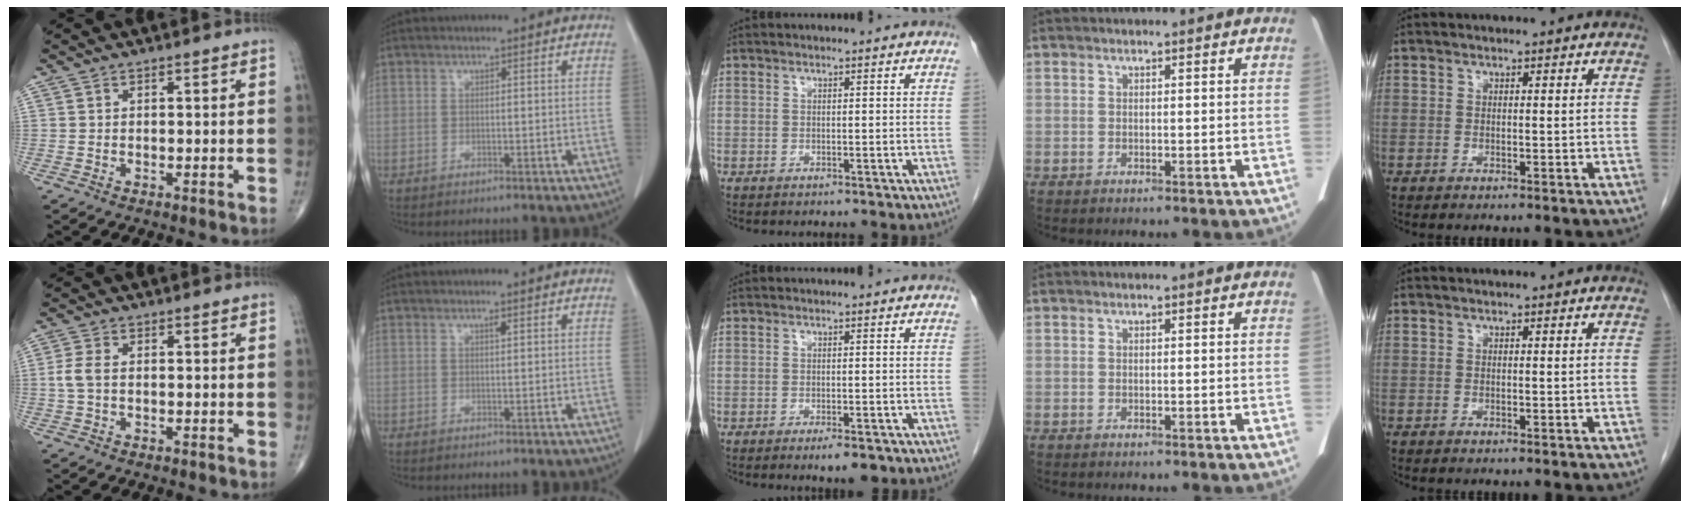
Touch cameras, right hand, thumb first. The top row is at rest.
{"thumb": {"total": 3.1, "force": [0.0, 1.8, 2.6], "torque": [-0.068, 0.005, -0.005]}, "index": {"total": 0.6, "force": [0.3, 0.1, 0.5], "torque": [-0.010, 0.000, 0.005]}, "middle": {"total": 3.1, "force": [-2.0, 0.6, 2.3], "torque": [-0.032, -0.005, -0.024]}}